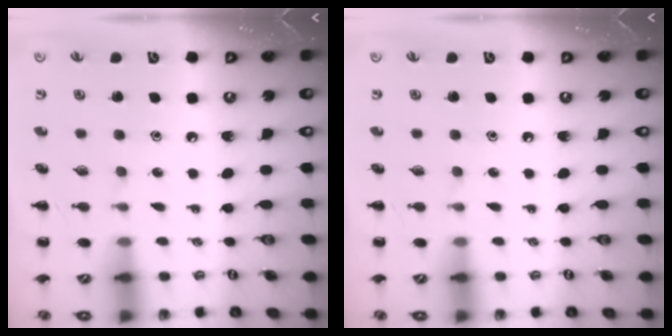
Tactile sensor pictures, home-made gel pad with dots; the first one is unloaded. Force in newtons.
{"total": 0.0}